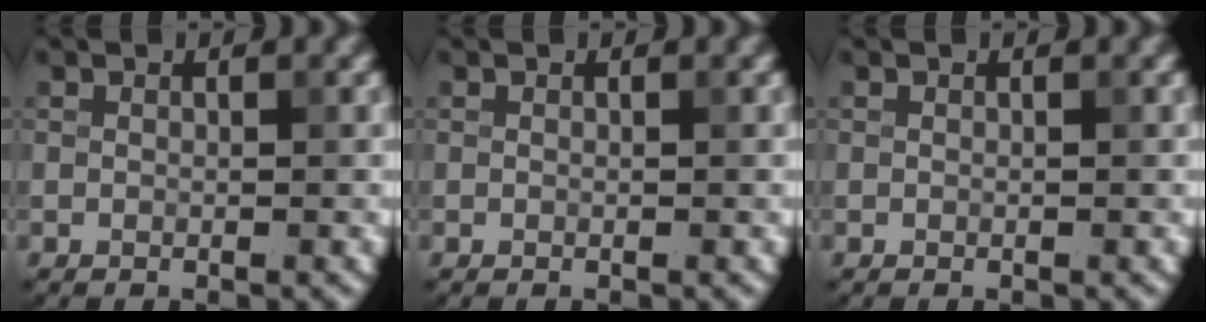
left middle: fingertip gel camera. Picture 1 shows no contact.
{"total": 0.0}
{"total": 0.0}